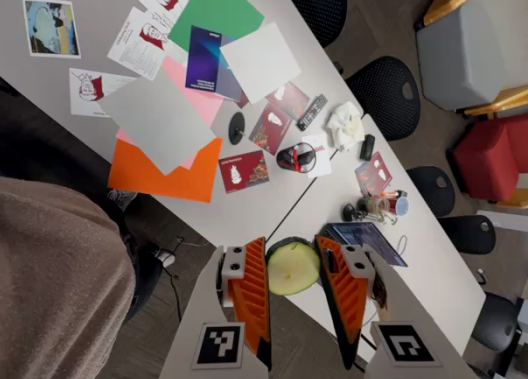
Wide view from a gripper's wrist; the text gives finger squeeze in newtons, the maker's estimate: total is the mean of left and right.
{"total": 11.8, "left": 12.4, "right": 11.3}